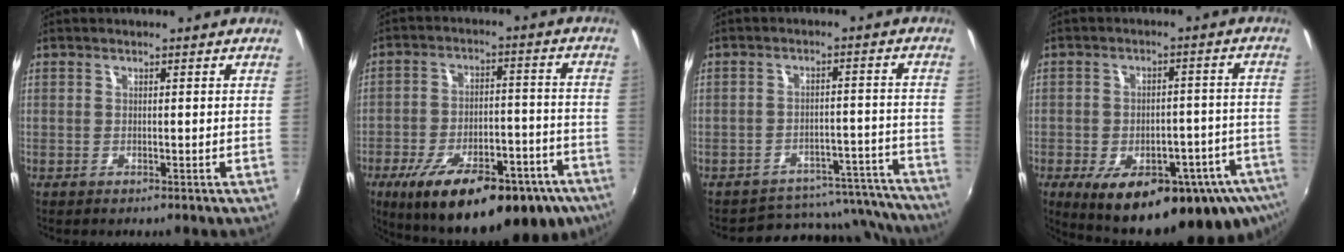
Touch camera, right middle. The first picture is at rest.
{"total": 25.1, "force": [-16.2, 9.6, 16.6], "torque": [-0.275, -0.026, -0.215]}
{"total": 17.0, "force": [-15.6, 6.1, 3.3], "torque": [-0.063, 0.041, -0.179]}
{"total": 23.1, "force": [-13.6, 9.6, 16.1], "torque": [-0.238, -0.037, -0.166]}